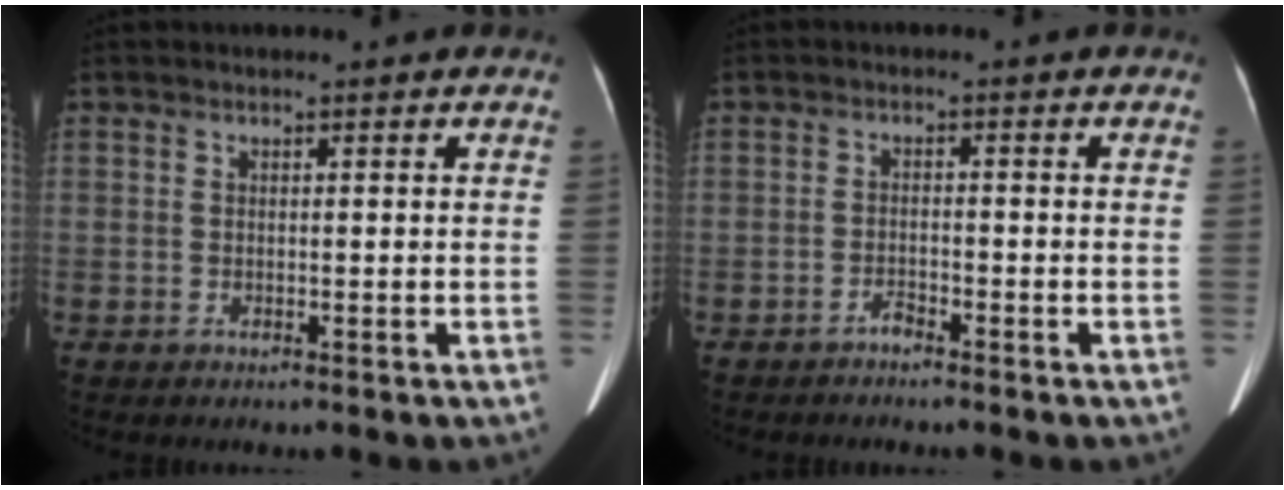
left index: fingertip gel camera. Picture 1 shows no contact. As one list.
[{"total": 1.5, "force": [-1.4, 0.2, 0.5], "torque": [-0.008, 0.000, -0.023]}]